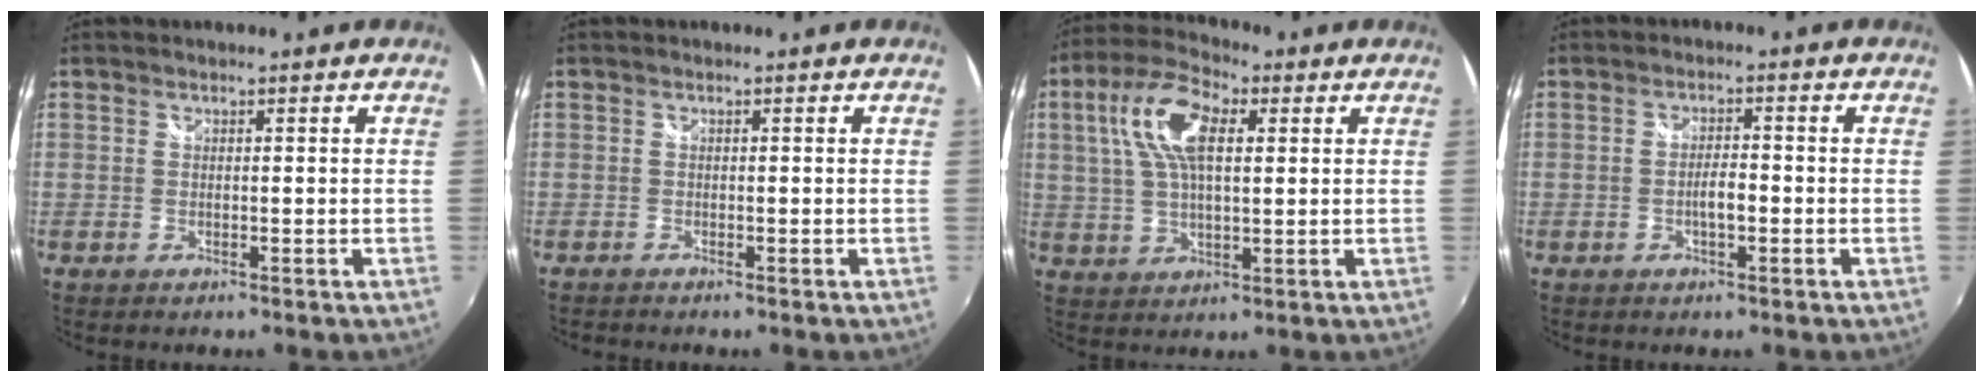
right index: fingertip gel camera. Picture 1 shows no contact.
{"total": 0.7, "force": [-0.7, 0.2, -0.1], "torque": [-0.001, -0.003, -0.016]}
{"total": 12.0, "force": [3.6, 5.4, 10.1], "torque": [-0.201, 0.026, 0.062]}
{"total": 2.6, "force": [-0.9, 0.7, 2.3], "torque": [-0.046, 0.006, -0.016]}